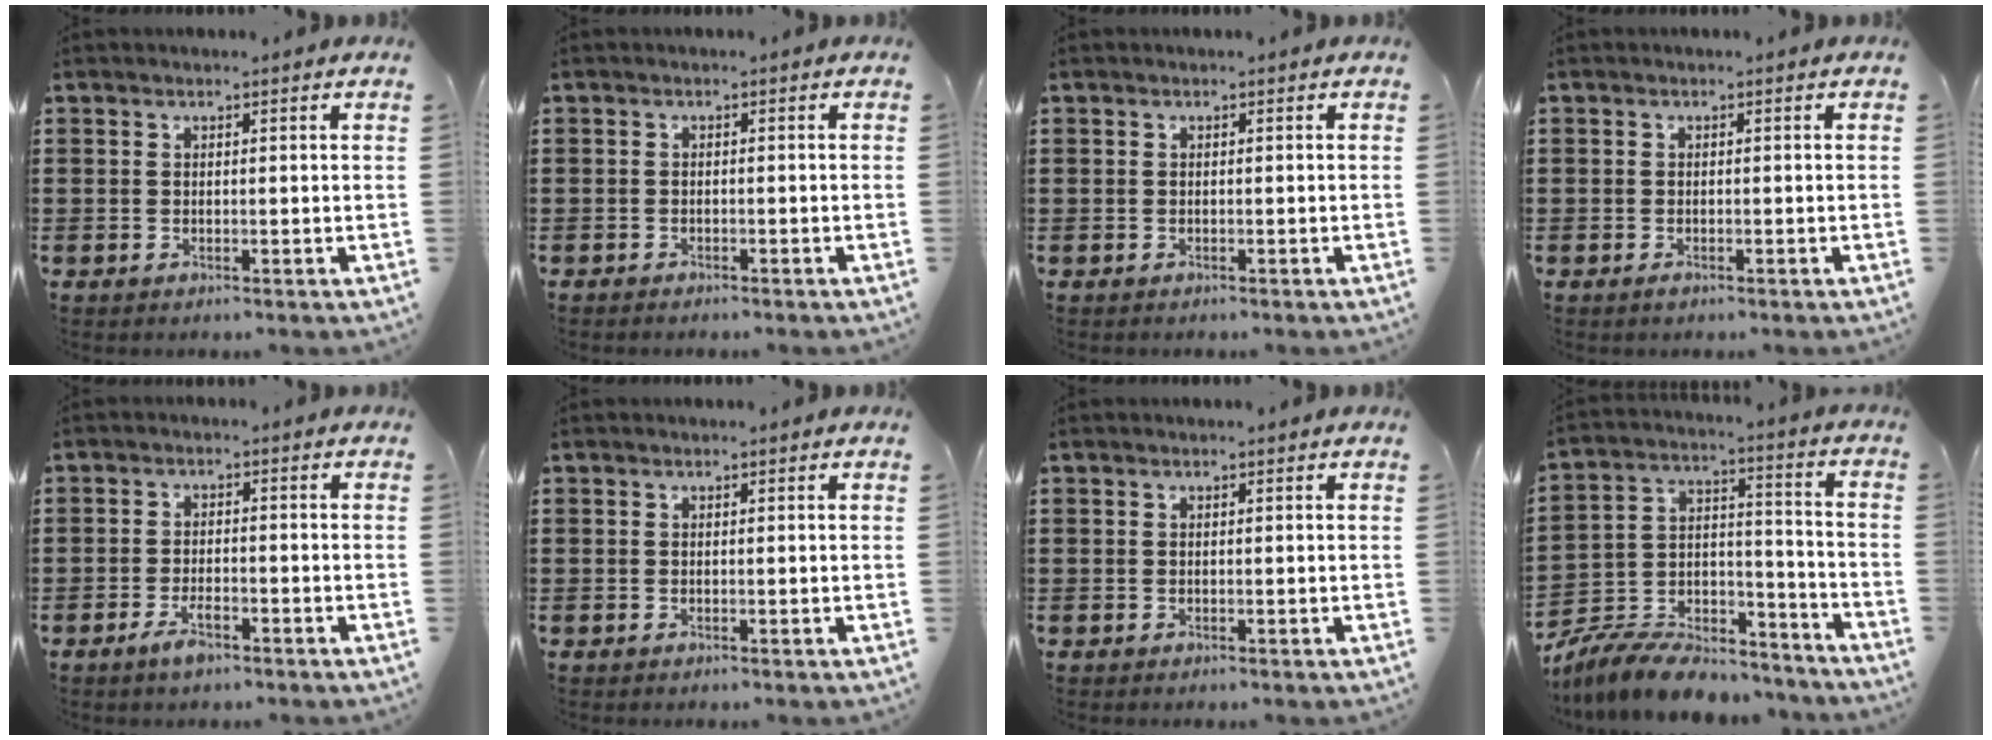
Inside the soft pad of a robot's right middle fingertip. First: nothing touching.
{"total": 0.9, "force": [-0.9, 0.3, 0.0], "torque": [-0.001, 0.003, -0.020]}
{"total": 0.5, "force": [-0.3, 0.4, 0.0], "torque": [0.000, 0.005, -0.008]}
{"total": 0.7, "force": [-0.6, 0.4, 0.2], "torque": [-0.003, 0.001, -0.012]}
{"total": 3.7, "force": [-2.3, 1.2, 2.7], "torque": [-0.058, -0.002, -0.045]}
{"total": 0.0}
{"total": 0.0}
{"total": 9.7, "force": [-9.1, 2.3, 2.5], "torque": [-0.045, 0.019, -0.181]}